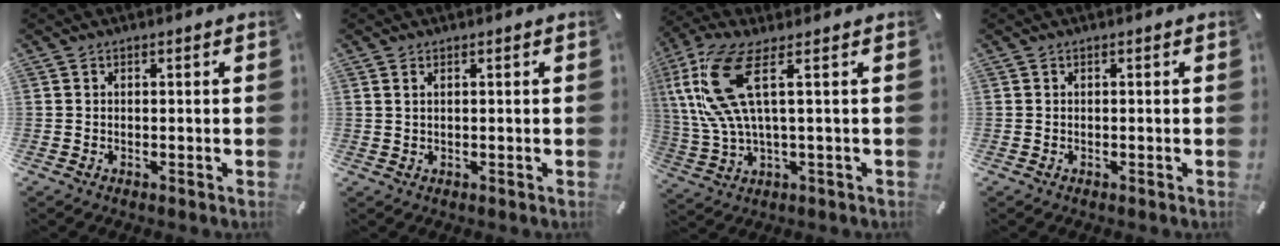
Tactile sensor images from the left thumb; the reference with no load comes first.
{"total": 0.9, "force": [0.5, 0.1, 0.8], "torque": [-0.016, 0.000, 0.009]}
{"total": 14.0, "force": [3.6, 4.6, 12.7], "torque": [-0.283, -0.012, 0.060]}
{"total": 0.0}